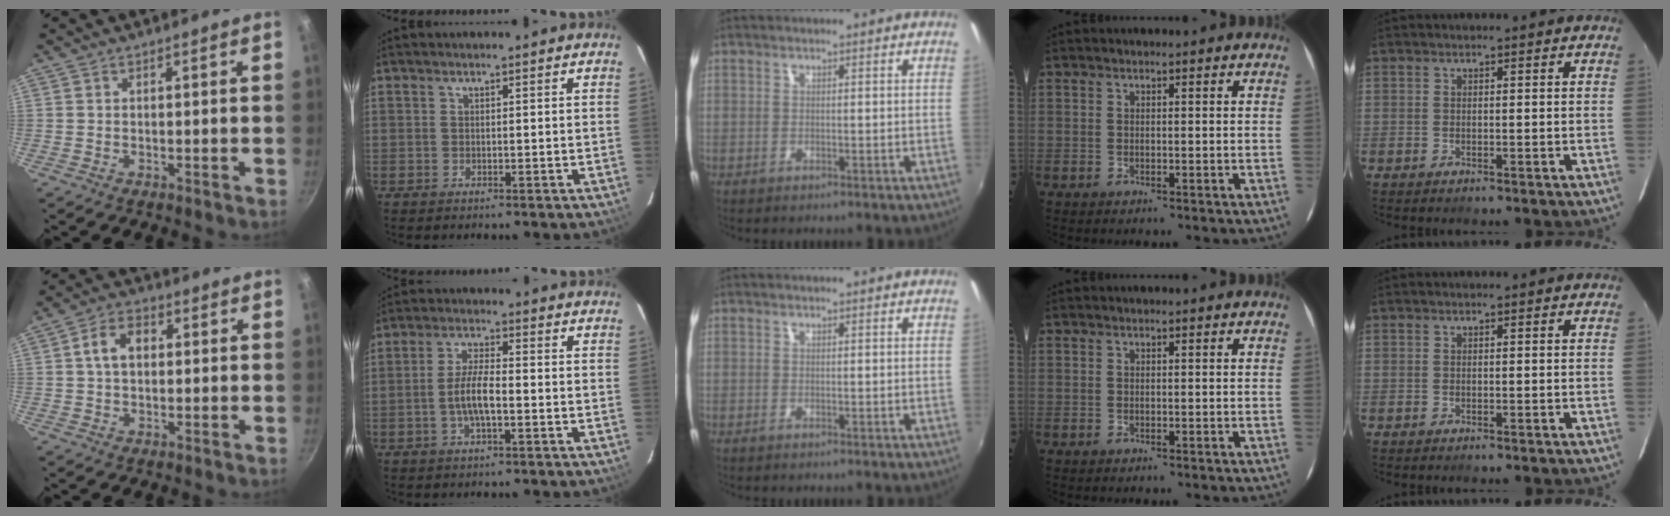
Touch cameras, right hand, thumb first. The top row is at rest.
{"thumb": {"total": 6.3, "force": [0.9, 4.4, 4.4], "torque": [-0.062, 0.014, 0.008]}, "index": {"total": 5.7, "force": [-1.7, 1.5, 5.3], "torque": [-0.106, 0.002, -0.031]}}